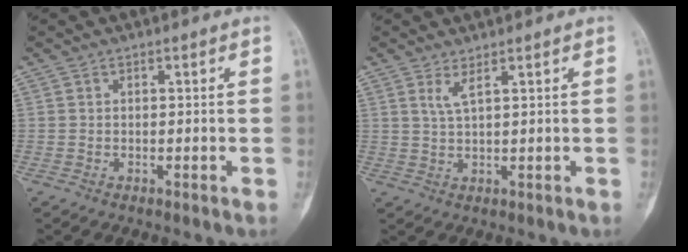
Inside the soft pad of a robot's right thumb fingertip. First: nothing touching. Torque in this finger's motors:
{"motor_torque": [-0.51, 0.43, 0.44, 0.09, 0.05]}